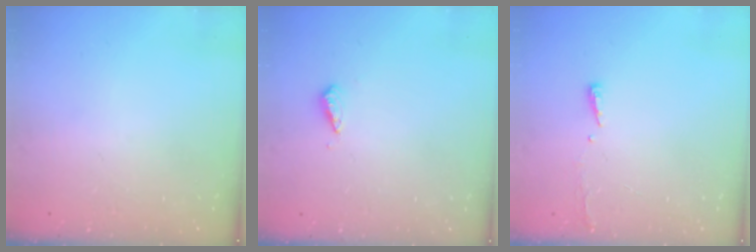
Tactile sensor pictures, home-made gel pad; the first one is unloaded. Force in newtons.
{"total": 2.8, "press": 2.8, "slide": 0.7}
{"total": 3.2, "press": 3.2, "slide": 0.6}